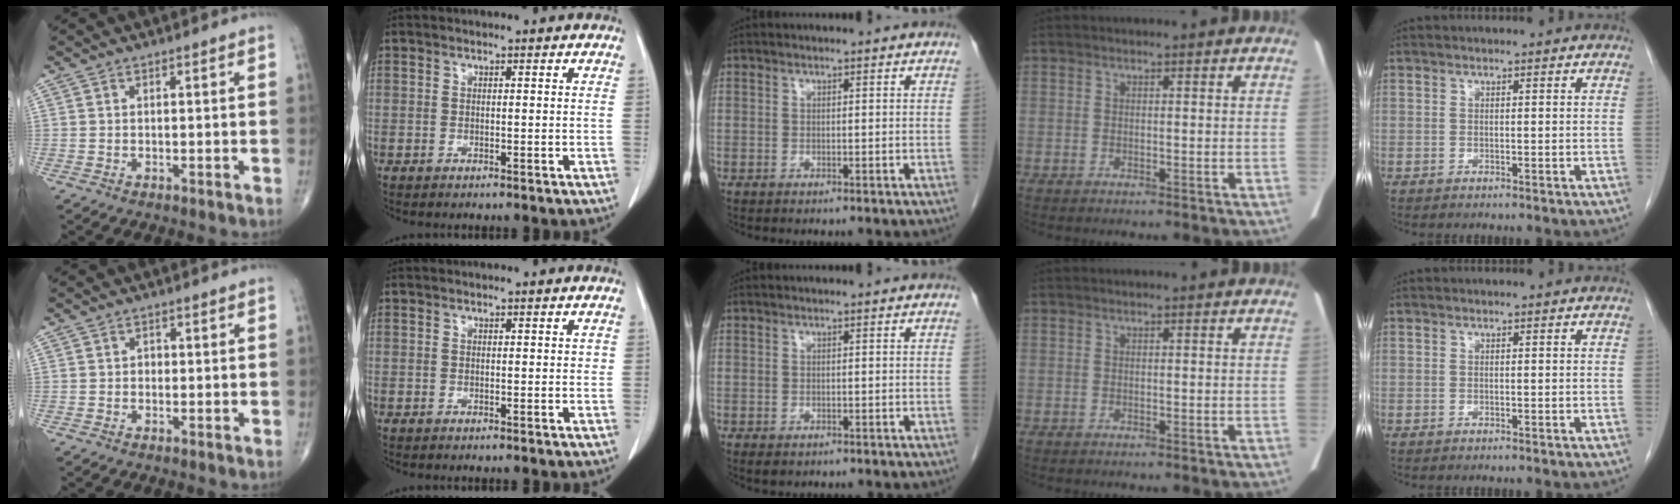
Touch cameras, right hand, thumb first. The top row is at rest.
{"thumb": {"total": 1.0, "force": [-0.1, 0.9, 0.5], "torque": [-0.002, 0.004, -0.006]}, "index": {"total": 0.6, "force": [0.2, 0.4, 0.4], "torque": [0.000, 0.002, 0.001]}, "middle": {"total": 1.1, "force": [-0.6, 0.7, 0.6], "torque": [-0.008, 0.001, -0.002]}}